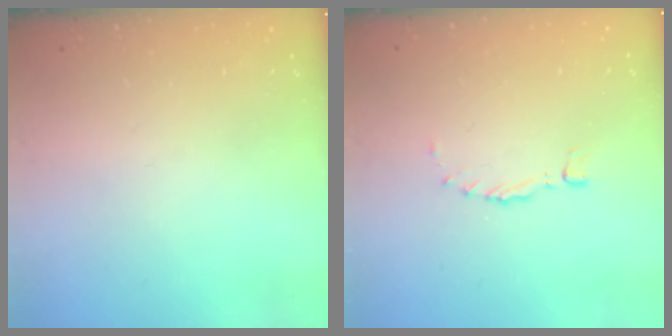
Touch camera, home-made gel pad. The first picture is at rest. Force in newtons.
{"total": 0.0}